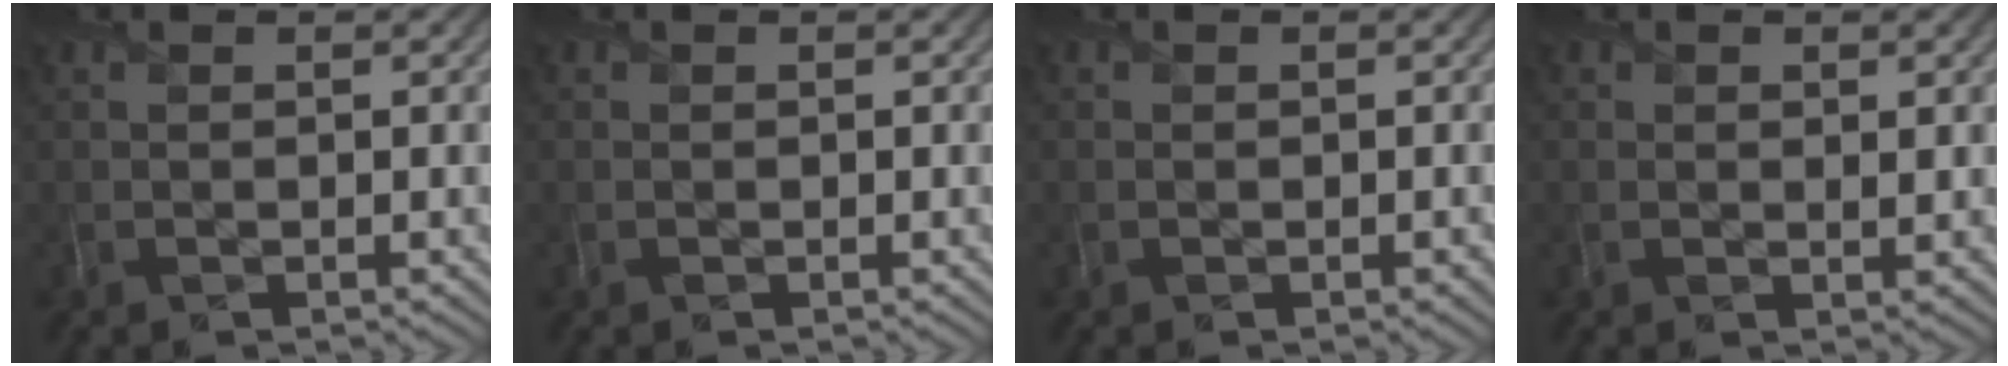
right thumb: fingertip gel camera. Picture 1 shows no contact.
{"total": 0.0}
{"total": 0.7, "force": [-0.2, 0.6, 0.2], "torque": [0.001, -0.006, -0.006]}
{"total": 1.0, "force": [0.4, 0.7, 0.6], "torque": [-0.007, -0.005, 0.006]}